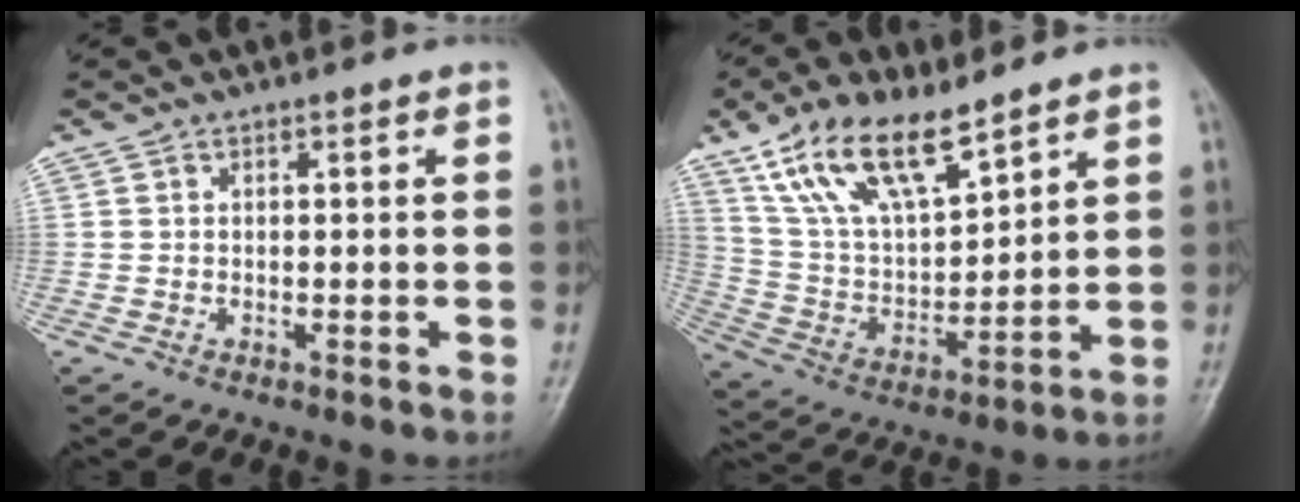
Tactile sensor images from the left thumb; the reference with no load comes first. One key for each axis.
{"total": 16.5, "fx": 11.0, "fy": 6.6, "fz": 10.4, "tx": -0.164, "ty": -0.044, "tz": 0.221}